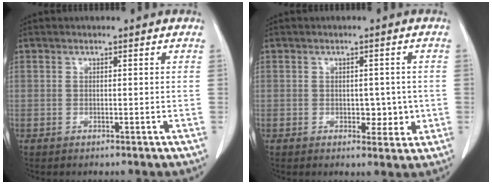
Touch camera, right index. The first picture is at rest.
{"total": 3.7, "force": [-0.4, 2.4, 2.8], "torque": [-0.025, 0.002, 0.003]}